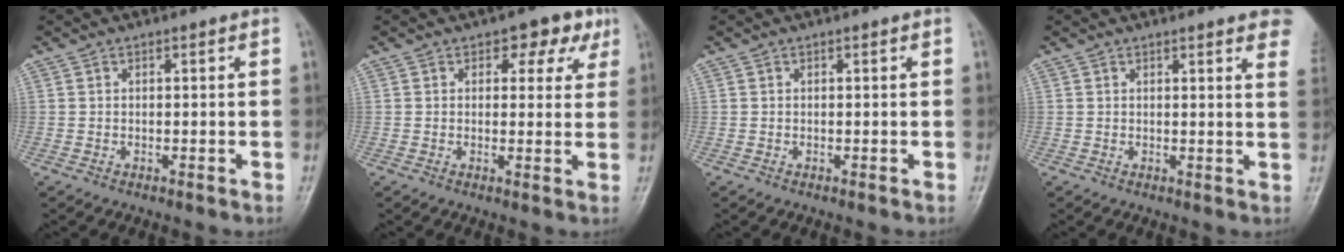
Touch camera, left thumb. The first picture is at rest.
{"total": 5.6, "force": [2.8, 3.5, 3.2], "torque": [0.000, -0.007, 0.029]}
{"total": 0.0}
{"total": 8.7, "force": [6.6, 1.5, 5.4], "torque": [-0.044, -0.016, 0.059]}